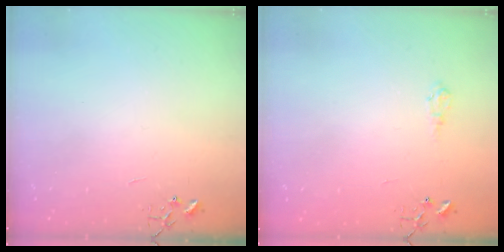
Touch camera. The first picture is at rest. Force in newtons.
{"total": 5.5, "press": 5.5, "slide": 0.7}